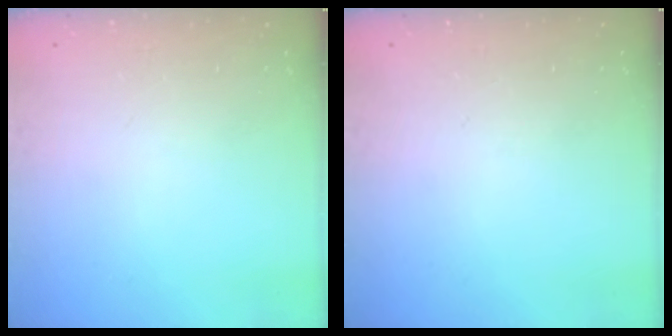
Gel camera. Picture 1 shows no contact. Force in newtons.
{"total": 0.0}